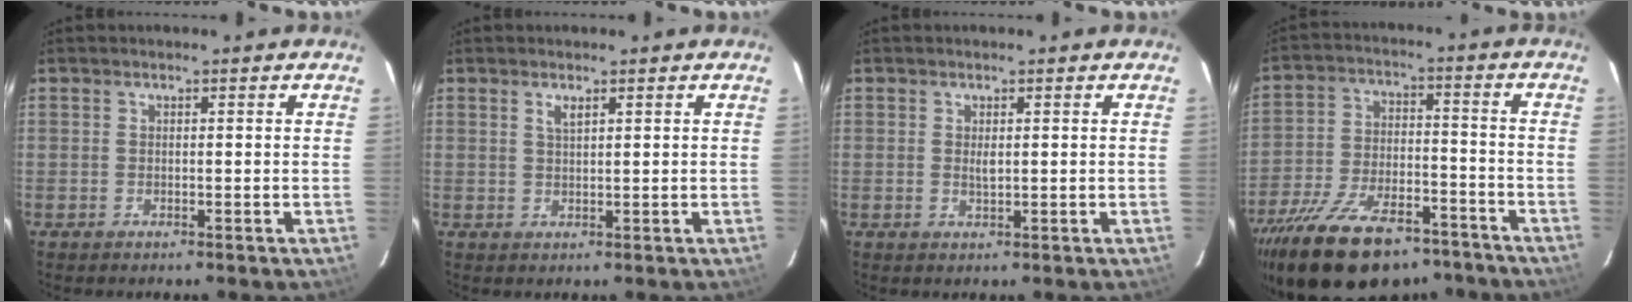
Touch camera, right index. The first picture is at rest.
{"total": 1.7, "force": [1.0, 0.5, 1.3], "torque": [-0.023, 0.002, 0.017]}
{"total": 1.4, "force": [0.3, 0.6, 1.2], "torque": [-0.023, 0.000, 0.006]}
{"total": 22.9, "force": [-17.3, 9.7, 11.4], "torque": [-0.227, -0.013, -0.260]}